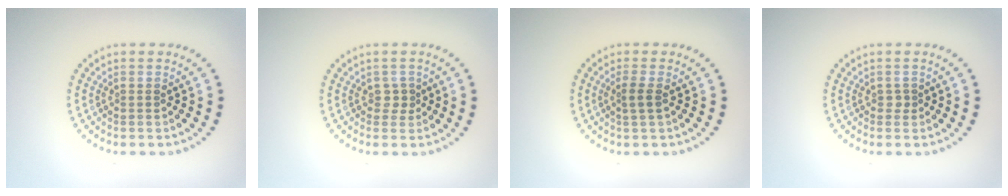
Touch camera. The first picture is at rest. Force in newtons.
{"total": 1.0, "press": 0.8, "slide": 0.5}
{"total": 1.3, "press": 1.1, "slide": 0.7}
{"total": 0.5, "press": 0.4, "slide": 0.3}